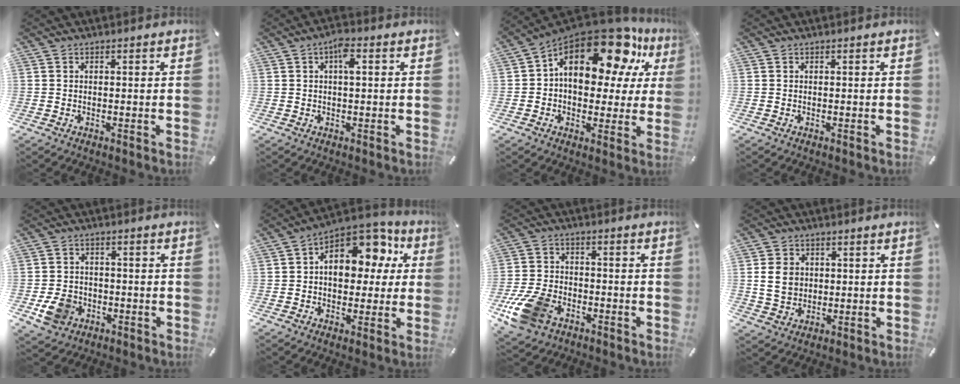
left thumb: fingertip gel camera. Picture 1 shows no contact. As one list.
[{"total": 4.0, "force": [1.0, 1.4, 3.6], "torque": [-0.066, 0.008, 0.012]}, {"total": 21.6, "force": [10.6, 11.7, 14.8], "torque": [-0.219, -0.068, 0.178]}, {"total": 0.0}, {"total": 7.6, "force": [-2.5, 6.3, 3.3], "torque": [-0.072, 0.012, -0.044]}, {"total": 14.2, "force": [4.5, 10.0, 9.0], "torque": [-0.121, -0.030, 0.083]}, {"total": 12.8, "force": [-6.2, 8.4, 7.3], "torque": [-0.157, 0.031, -0.111]}, {"total": 6.9, "force": [0.6, 6.1, 3.1], "torque": [-0.067, 0.003, 0.010]}]